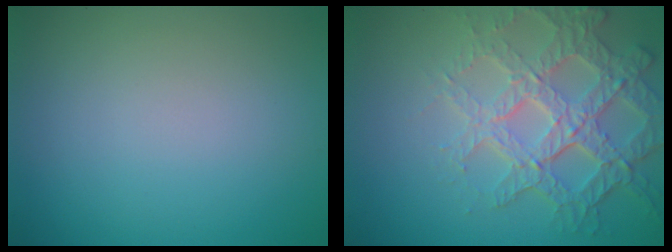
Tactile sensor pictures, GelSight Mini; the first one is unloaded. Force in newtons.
{"total": 6.7, "press": 5.2, "slide": 4.2}